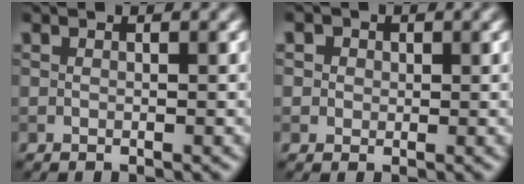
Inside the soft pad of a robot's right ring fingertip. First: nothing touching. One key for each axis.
{"total": 3.0, "fx": 1.3, "fy": 2.4, "fz": 1.2, "tx": -0.011, "ty": 0.010, "tz": 0.006}